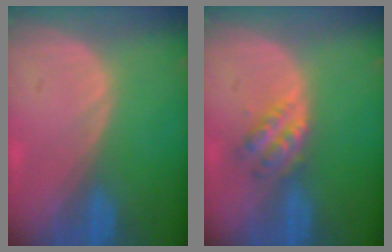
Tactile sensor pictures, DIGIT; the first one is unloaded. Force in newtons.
{"total": 4.7, "press": 4.2, "slide": 2.2}